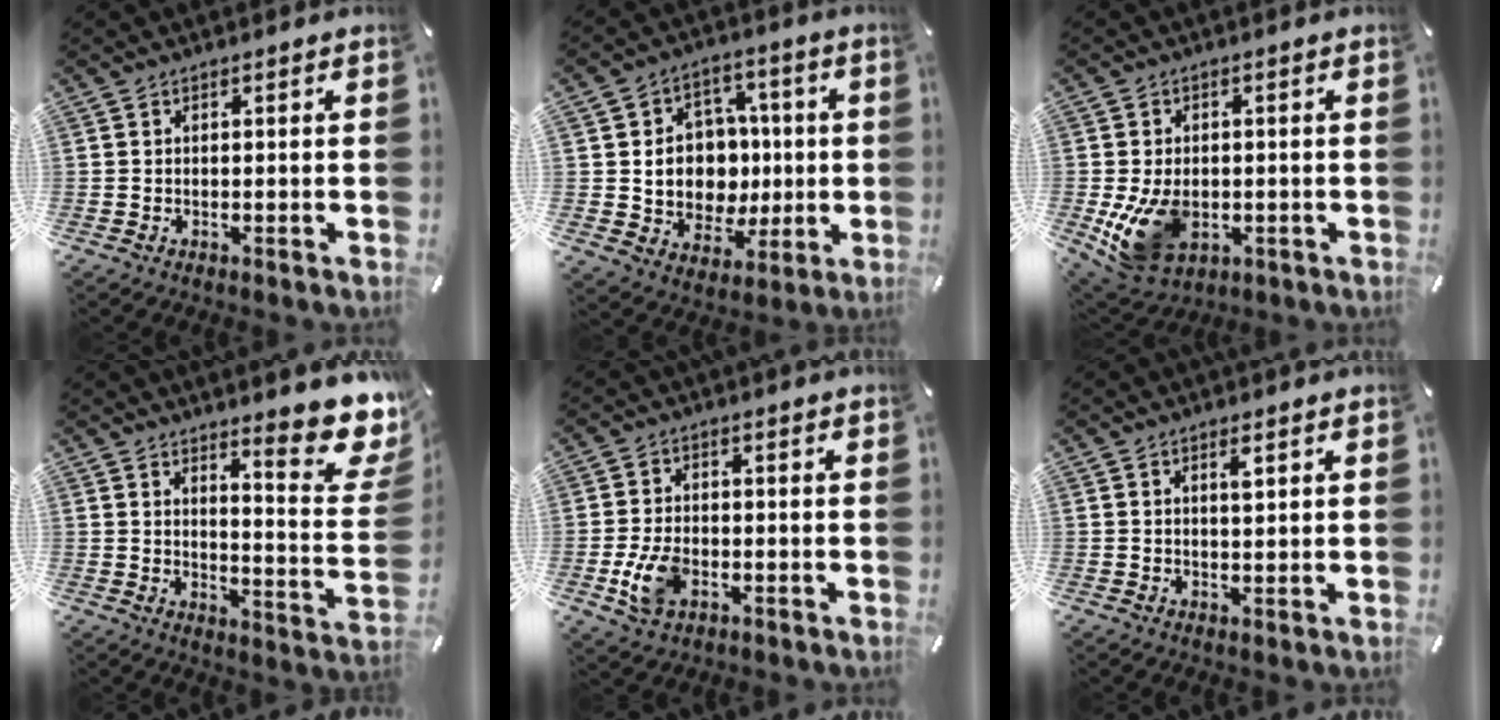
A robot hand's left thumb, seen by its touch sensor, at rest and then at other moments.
{"total": 11.6, "force": [0.5, 10.9, 3.9], "torque": [-0.054, -0.005, 0.024]}
{"total": 11.7, "force": [-2.3, 8.6, 7.7], "torque": [-0.143, 0.000, -0.035]}
{"total": 14.2, "force": [10.1, 3.5, 9.3], "torque": [-0.112, -0.090, 0.166]}
{"total": 7.9, "force": [-2.4, 5.2, 5.4], "torque": [-0.117, 0.008, -0.040]}
{"total": 2.2, "force": [1.0, 0.6, 1.9], "torque": [-0.032, -0.002, 0.014]}